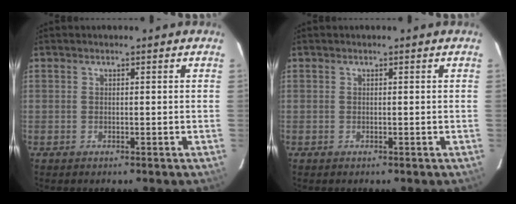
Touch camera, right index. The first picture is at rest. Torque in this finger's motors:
{"motor_torque": [0.01, -0.01, 0.01, 0.00]}